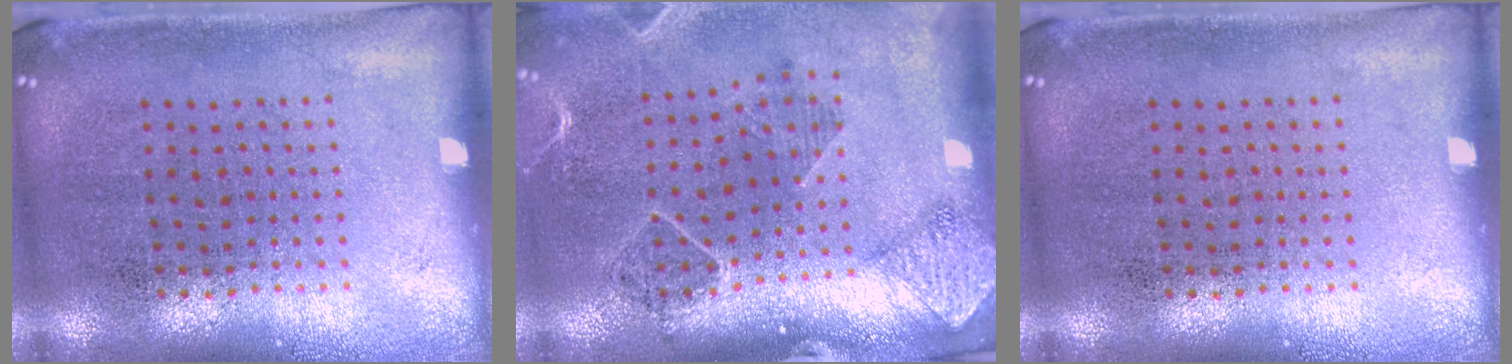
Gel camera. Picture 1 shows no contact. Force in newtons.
{"total": 1.5, "press": 1.5, "slide": 0.0}
{"total": 0.0}